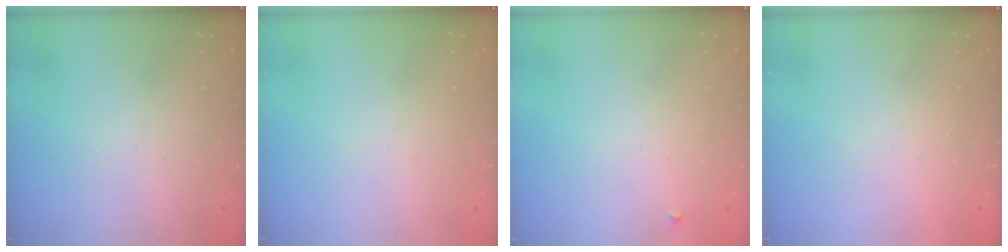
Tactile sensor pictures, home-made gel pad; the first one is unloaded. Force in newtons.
{"total": 0.0}
{"total": 3.0, "press": 3.0, "slide": 0.4}
{"total": 1.5, "press": 1.5, "slide": 0.1}